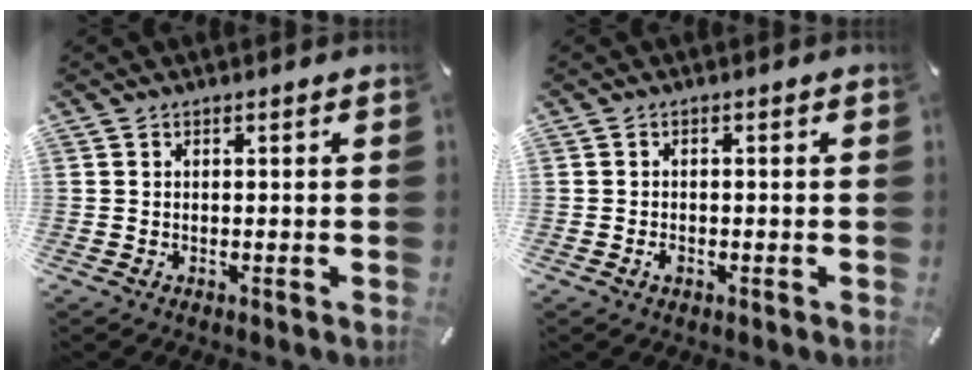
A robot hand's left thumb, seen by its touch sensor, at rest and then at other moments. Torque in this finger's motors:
{"motor_torque": [0.05, 0.83, 0.06, 0.12, -0.01]}